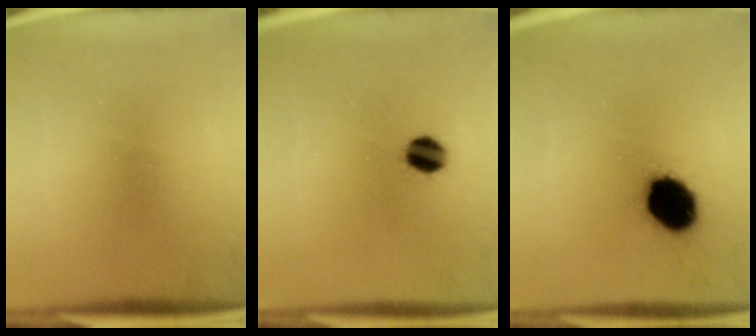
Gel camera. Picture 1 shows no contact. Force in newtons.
{"total": 6.0}
{"total": 13.1}